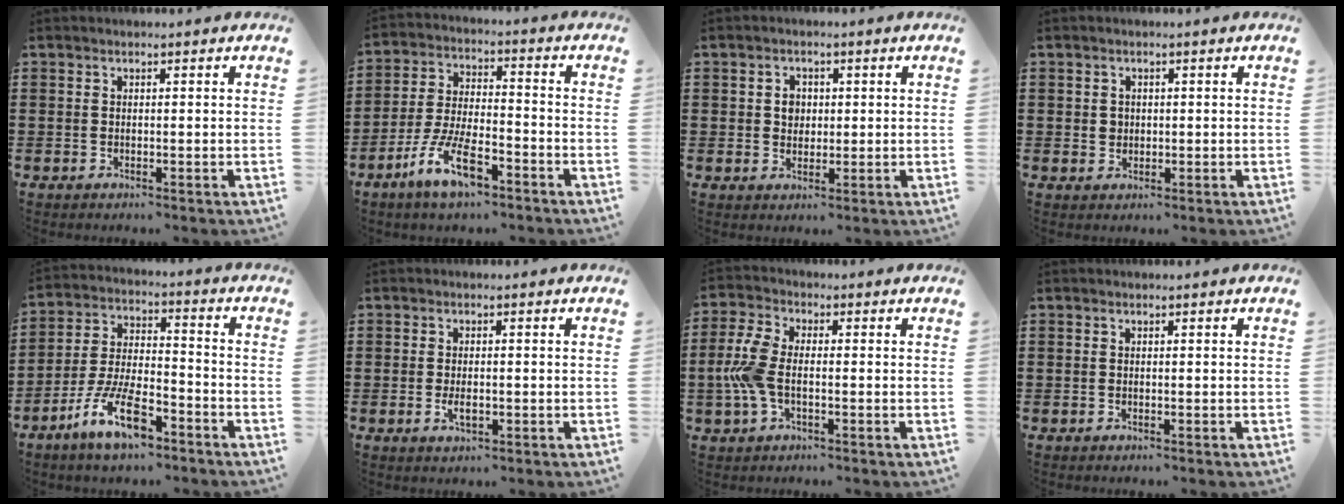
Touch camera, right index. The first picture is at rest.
{"total": 9.6, "force": [-5.9, 3.2, 6.8], "torque": [-0.155, 0.001, -0.112]}
{"total": 2.7, "force": [0.4, 2.4, 1.2], "torque": [-0.034, 0.010, 0.004]}
{"total": 1.5, "force": [0.1, 1.5, 0.4], "torque": [-0.012, 0.009, 0.002]}
{"total": 10.5, "force": [-6.6, 3.5, 7.4], "torque": [-0.160, 0.008, -0.126]}
{"total": 2.3, "force": [-0.6, 0.9, 2.1], "torque": [-0.039, -0.002, -0.009]}
{"total": 6.9, "force": [-1.1, 3.5, 5.9], "torque": [-0.145, -0.003, -0.027]}
{"total": 0.0}